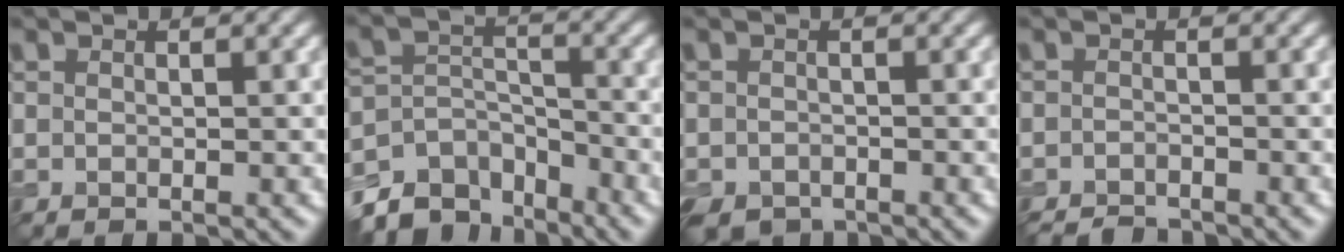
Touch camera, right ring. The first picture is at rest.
{"total": 6.9, "force": [-5.2, 3.9, 2.5], "torque": [-0.036, -0.010, -0.098]}
{"total": 2.7, "force": [-2.1, 1.5, 0.8], "torque": [-0.011, -0.010, -0.039]}
{"total": 2.3, "force": [-2.2, 0.5, 0.5], "torque": [-0.005, -0.004, -0.043]}